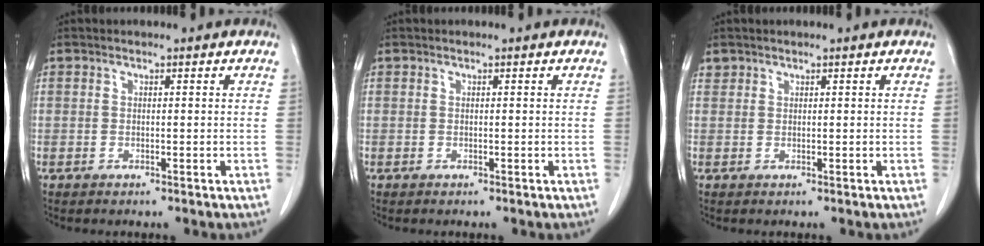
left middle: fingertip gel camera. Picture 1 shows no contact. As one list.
[{"total": 0.0}, {"total": 0.7, "force": [0.6, 0.4, -0.1], "torque": [0.002, 0.005, 0.011]}]